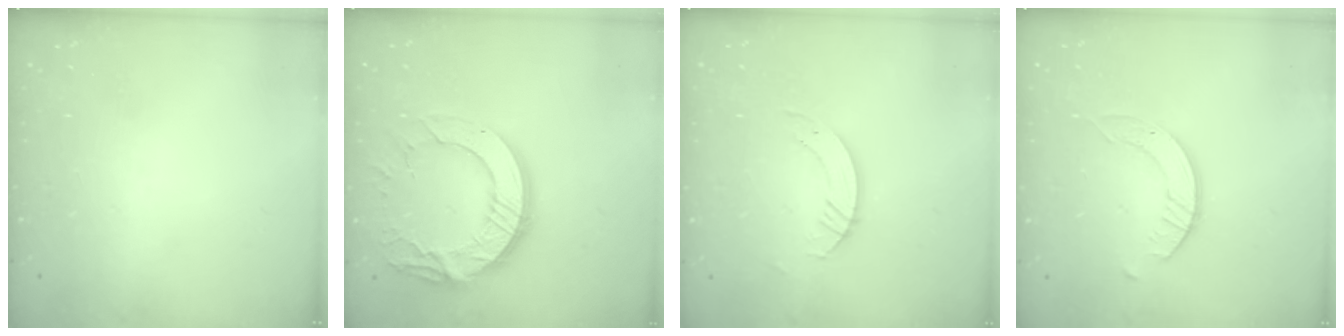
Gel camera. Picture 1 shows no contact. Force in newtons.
{"total": 15.1, "press": 15.1, "slide": 0.9}
{"total": 3.4, "press": 3.4, "slide": 0.1}
{"total": 2.5, "press": 2.5, "slide": 0.3}